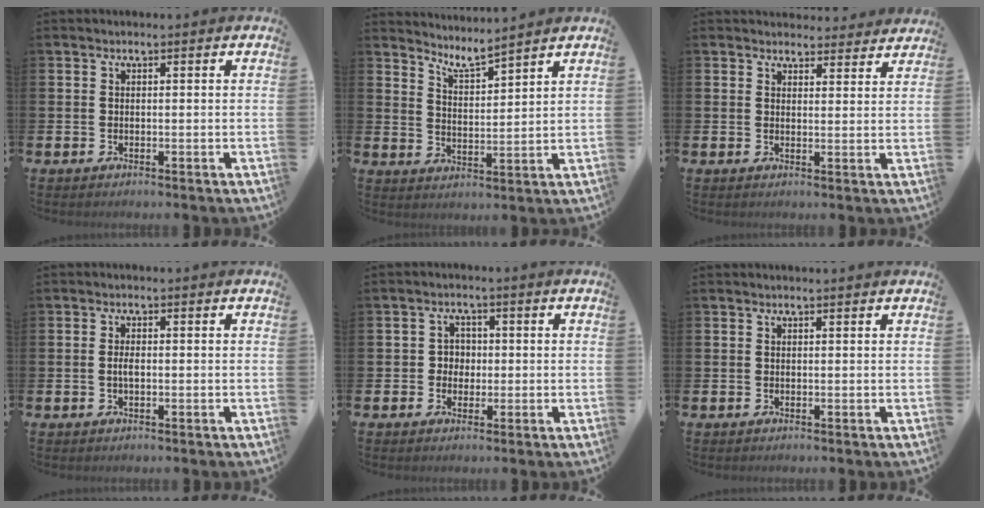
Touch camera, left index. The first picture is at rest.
{"total": 4.9, "force": [4.9, -0.1, 0.8], "torque": [-0.033, -0.031, 0.085]}
{"total": 3.4, "force": [3.2, 0.9, -0.3], "torque": [0.012, -0.020, 0.057]}
{"total": 1.5, "force": [-0.1, 0.6, 1.4], "torque": [-0.030, 0.003, -0.002]}
{"total": 2.5, "force": [0.0, 2.4, 0.7], "torque": [-0.010, 0.005, -0.007]}
{"total": 0.0}